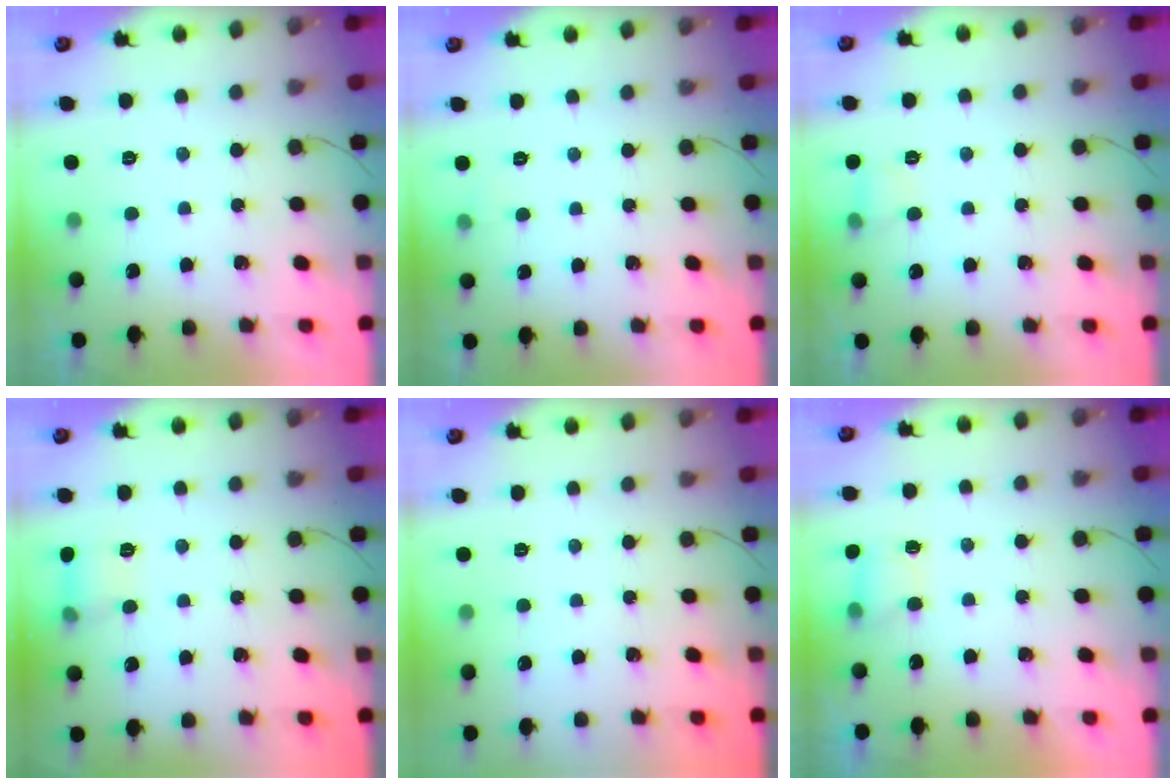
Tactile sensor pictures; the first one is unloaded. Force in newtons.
{"total": 2.3, "press": 2.1, "slide": 0.9}
{"total": 4.5, "press": 4.3, "slide": 1.3}
{"total": 6.9, "press": 6.7, "slide": 1.8}
{"total": 0.0}
{"total": 4.4, "press": 4.3, "slide": 1.0}